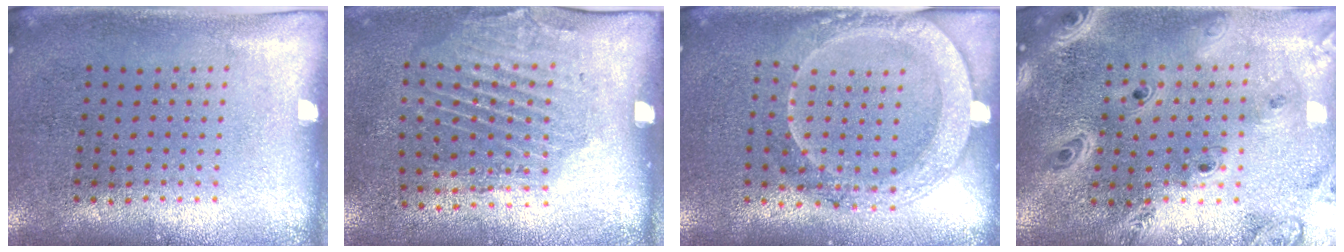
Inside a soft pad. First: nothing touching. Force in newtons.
{"total": 2.0, "press": 1.2, "slide": 1.6}
{"total": 1.9, "press": 1.8, "slide": 0.6}
{"total": 3.5, "press": 2.8, "slide": 2.1}